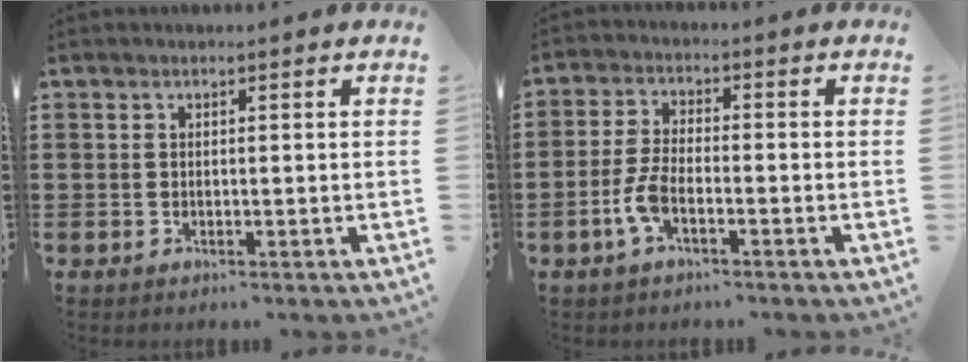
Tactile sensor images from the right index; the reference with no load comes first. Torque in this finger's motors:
{"motor_torque": [1.36, 0.77, 0.20, 0.04]}